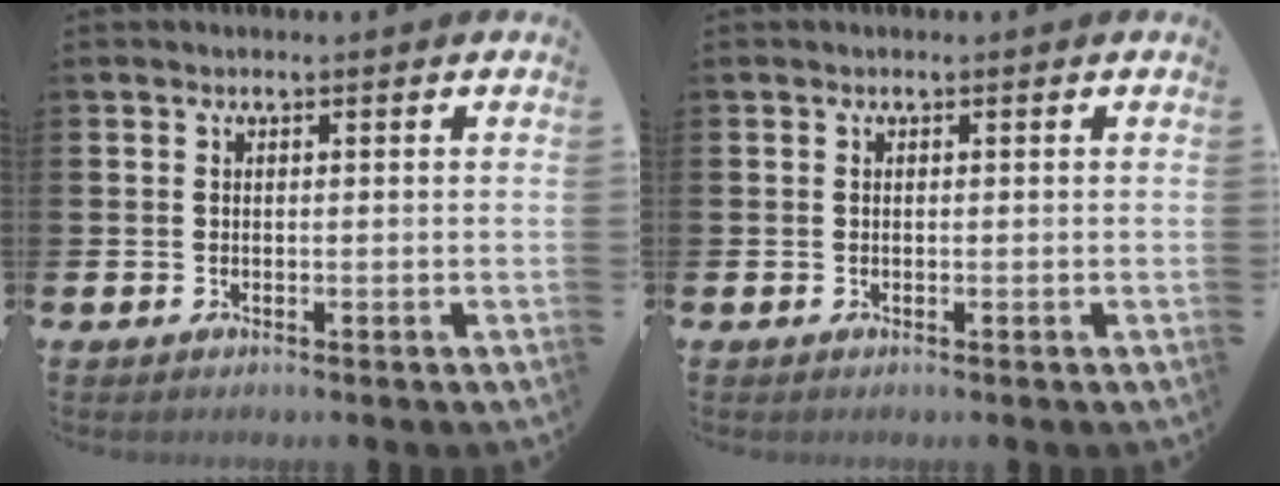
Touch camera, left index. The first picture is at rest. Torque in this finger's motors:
{"motor_torque": [-0.32, 0.03, -0.09, -0.01]}